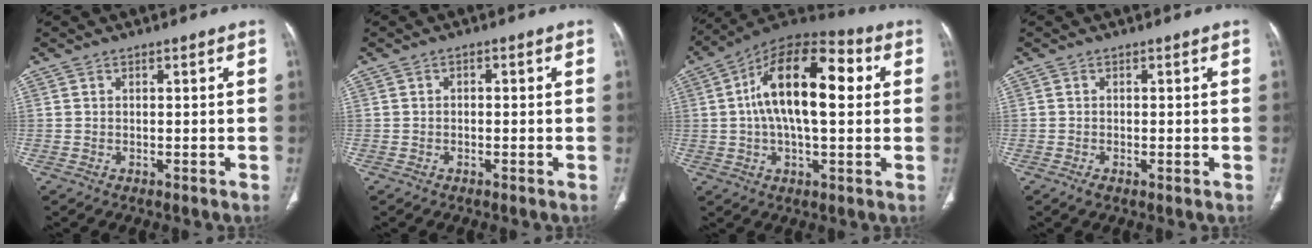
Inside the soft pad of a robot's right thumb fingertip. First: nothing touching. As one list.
[{"total": 0.9, "force": [-0.2, 0.7, 0.5], "torque": [-0.004, 0.005, -0.007]}, {"total": 19.2, "force": [2.9, 8.9, 16.8], "torque": [-0.267, 0.031, 0.036]}, {"total": 1.4, "force": [-0.5, 0.6, 1.1], "torque": [-0.026, -0.002, -0.010]}]